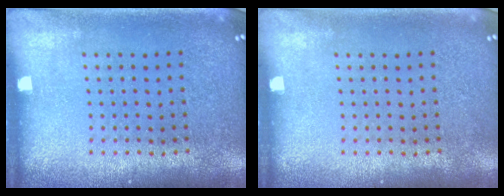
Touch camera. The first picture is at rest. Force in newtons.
{"total": 0.0}